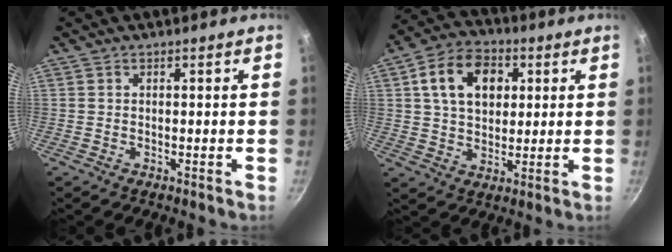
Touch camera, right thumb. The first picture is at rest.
{"total": 13.1, "force": [3.7, 9.3, 8.4], "torque": [-0.117, 0.006, 0.054]}